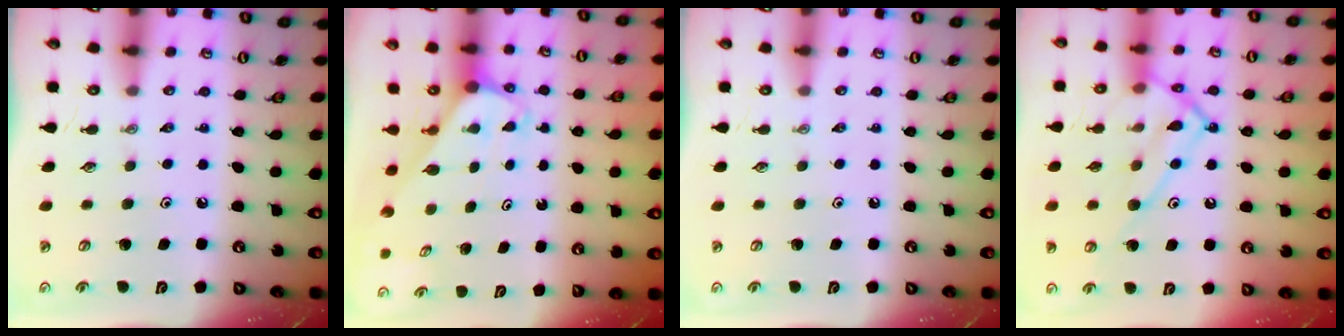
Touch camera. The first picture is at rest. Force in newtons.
{"total": 1.9, "press": 1.9, "slide": 0.1}
{"total": 0.0}
{"total": 15.1, "press": 15.0, "slide": 1.4}